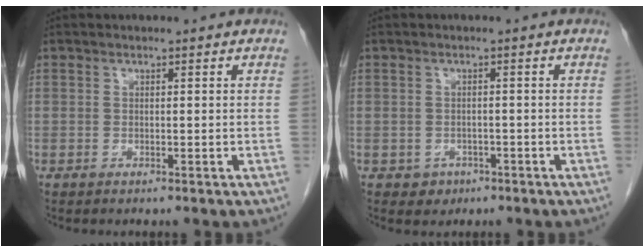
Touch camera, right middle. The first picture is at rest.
{"total": 2.1, "force": [-1.0, 1.8, 0.4], "torque": [-0.003, 0.007, -0.009]}